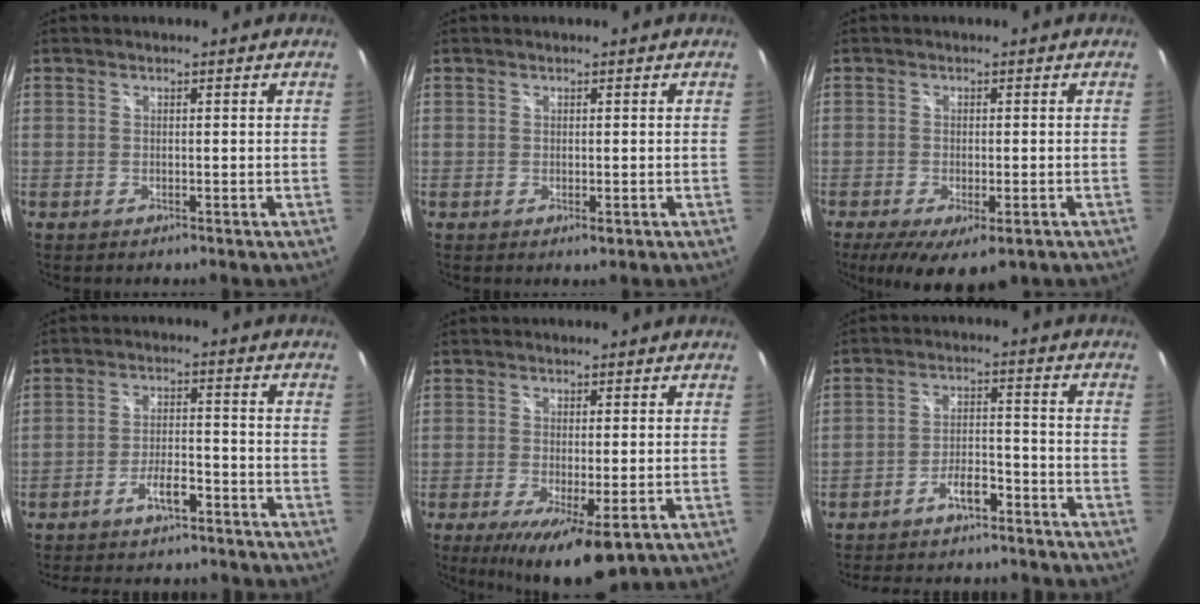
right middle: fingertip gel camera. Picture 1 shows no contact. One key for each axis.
{"total": 0.7, "fx": -0.1, "fy": 0.5, "fz": 0.4, "tx": -0.006, "ty": -0.004, "tz": -0.002}
{"total": 9.4, "fx": -5.4, "fy": 3.5, "fz": 6.9, "tx": -0.132, "ty": -0.038, "tz": -0.078}
{"total": 11.4, "fx": -9.7, "fy": 3.3, "fz": 5.0, "tx": -0.108, "ty": 0.008, "tz": -0.141}
{"total": 10.2, "fx": -5.0, "fy": 2.7, "fz": 8.6, "tx": -0.162, "ty": -0.036, "tz": -0.074}
{"total": 14.1, "fx": -12.0, "fy": 4.5, "fz": 5.7, "tx": -0.123, "ty": 0.021, "tz": -0.170}